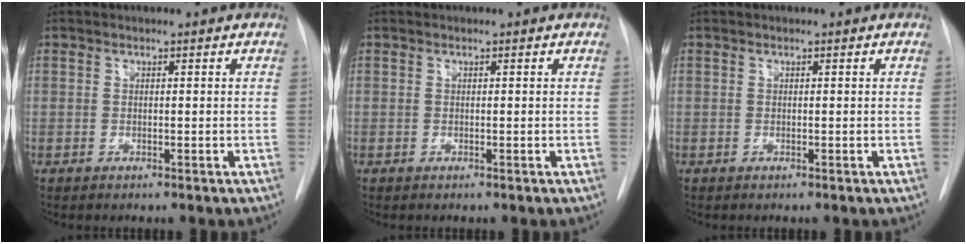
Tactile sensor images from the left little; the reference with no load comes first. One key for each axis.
{"total": 0.0}
{"total": 0.0}